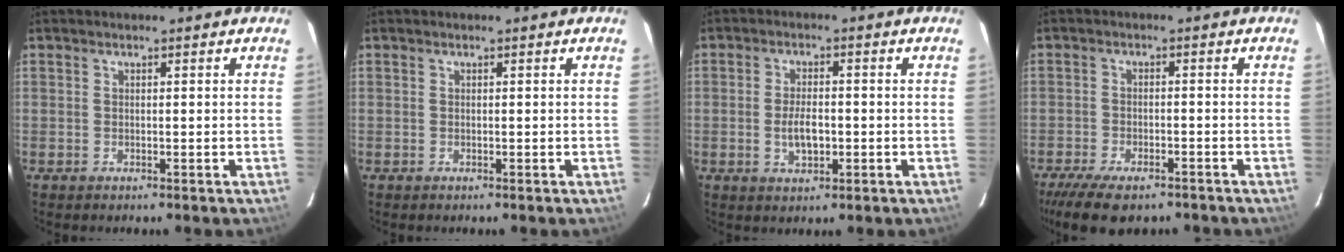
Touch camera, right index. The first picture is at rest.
{"total": 0.0}
{"total": 4.8, "force": [-0.9, 2.3, 4.1], "torque": [-0.080, -0.001, -0.012]}
{"total": 11.2, "force": [-8.6, 4.0, 5.9], "torque": [-0.138, -0.027, -0.141]}